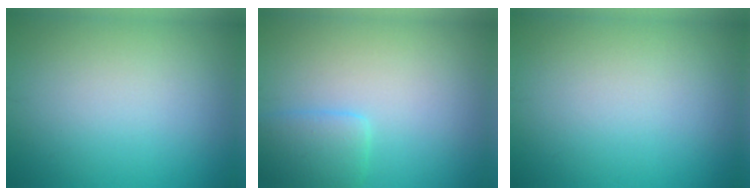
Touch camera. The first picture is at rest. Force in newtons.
{"total": 2.6, "press": 2.5, "slide": 0.2}
{"total": 0.0}